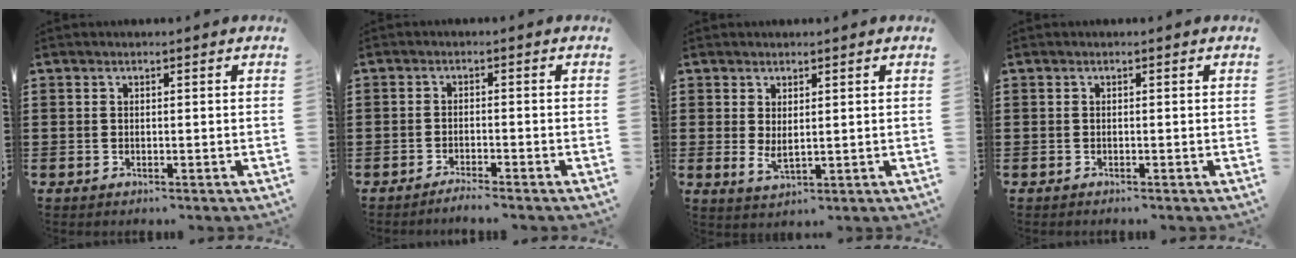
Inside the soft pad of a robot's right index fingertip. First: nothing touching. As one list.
[{"total": 1.7, "force": [-1.7, -0.2, 0.4], "torque": [-0.006, 0.003, -0.032]}, {"total": 2.4, "force": [1.0, 0.9, 2.0], "torque": [-0.039, 0.001, 0.020]}, {"total": 0.0}]